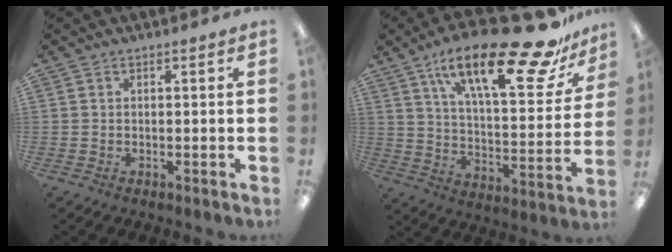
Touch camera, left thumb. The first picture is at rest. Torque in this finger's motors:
{"motor_torque": [0.43, 0.47, 1.63, -1.15, 0.40]}